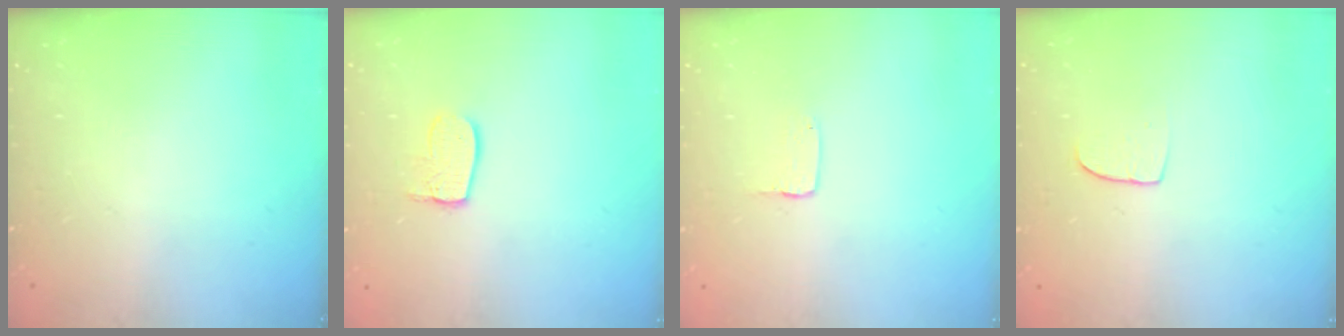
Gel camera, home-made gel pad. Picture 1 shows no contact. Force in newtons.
{"total": 7.6, "press": 7.6, "slide": 0.2}
{"total": 2.0, "press": 2.0, "slide": 0.2}
{"total": 6.4, "press": 6.4, "slide": 0.5}